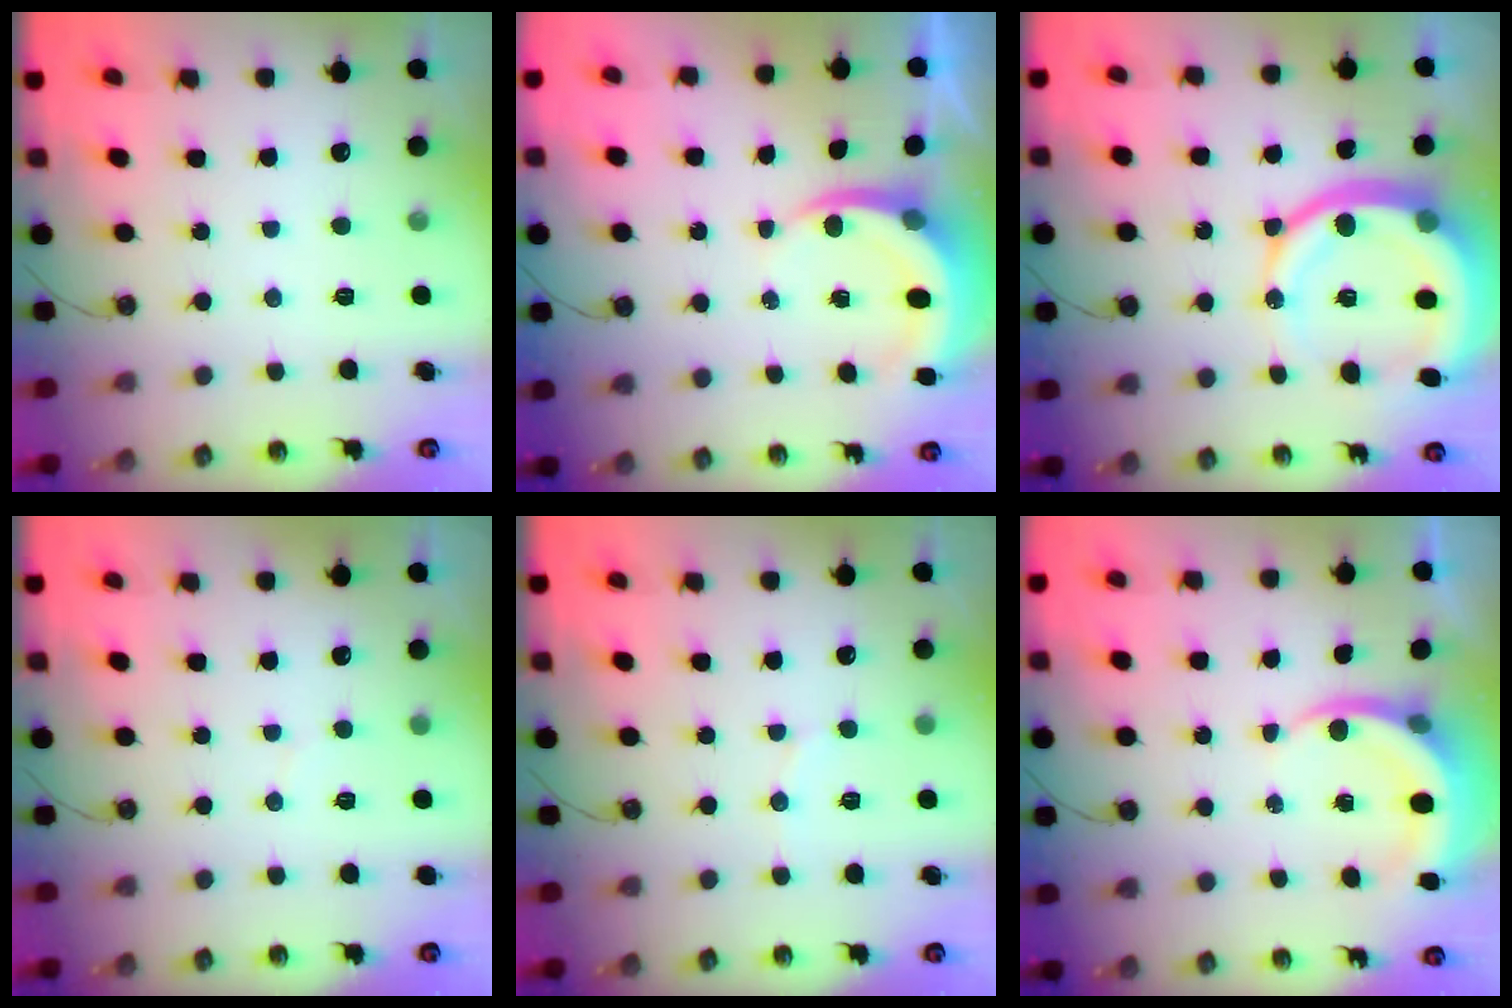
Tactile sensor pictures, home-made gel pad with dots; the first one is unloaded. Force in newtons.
{"total": 4.8, "press": 4.8, "slide": 0.1}
{"total": 17.4, "press": 17.3, "slide": 2.3}
{"total": 2.9, "press": 2.9, "slide": 0.3}
{"total": 5.9, "press": 5.9, "slide": 0.4}
{"total": 5.8, "press": 5.8, "slide": 0.5}